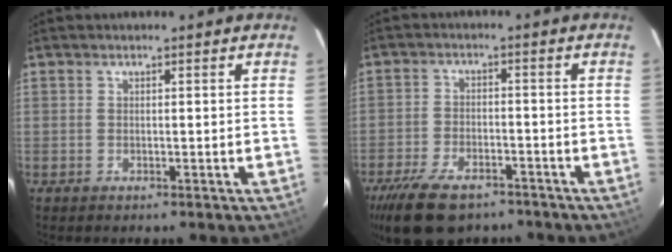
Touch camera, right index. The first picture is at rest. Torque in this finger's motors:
{"motor_torque": [1.19, -0.95, 0.55, 0.10]}